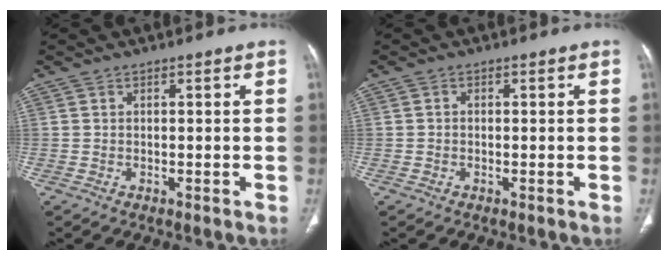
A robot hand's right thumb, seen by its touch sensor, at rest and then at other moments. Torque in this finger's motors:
{"motor_torque": [-0.31, -0.07, -0.17, 0.46, 0.06]}